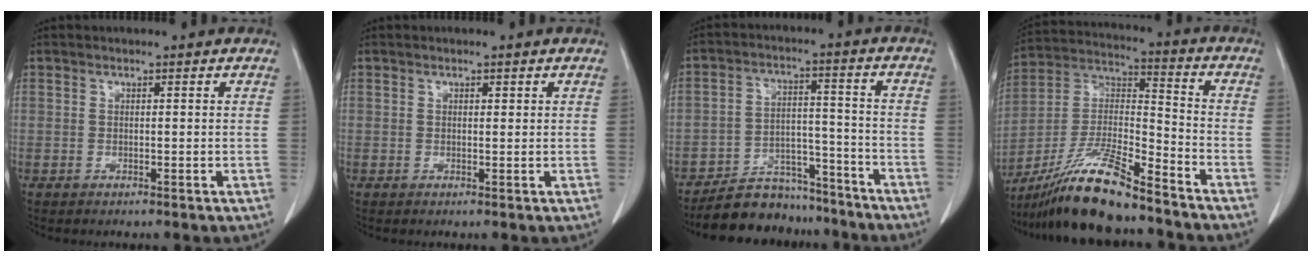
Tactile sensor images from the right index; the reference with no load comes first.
{"total": 0.6, "force": [0.3, 0.4, 0.4], "torque": [-0.005, -0.001, 0.004]}
{"total": 11.0, "force": [-10.0, 4.2, 1.6], "torque": [-0.009, 0.039, -0.164]}
{"total": 16.3, "force": [-13.3, 1.7, 9.3], "torque": [-0.190, -0.010, -0.246]}